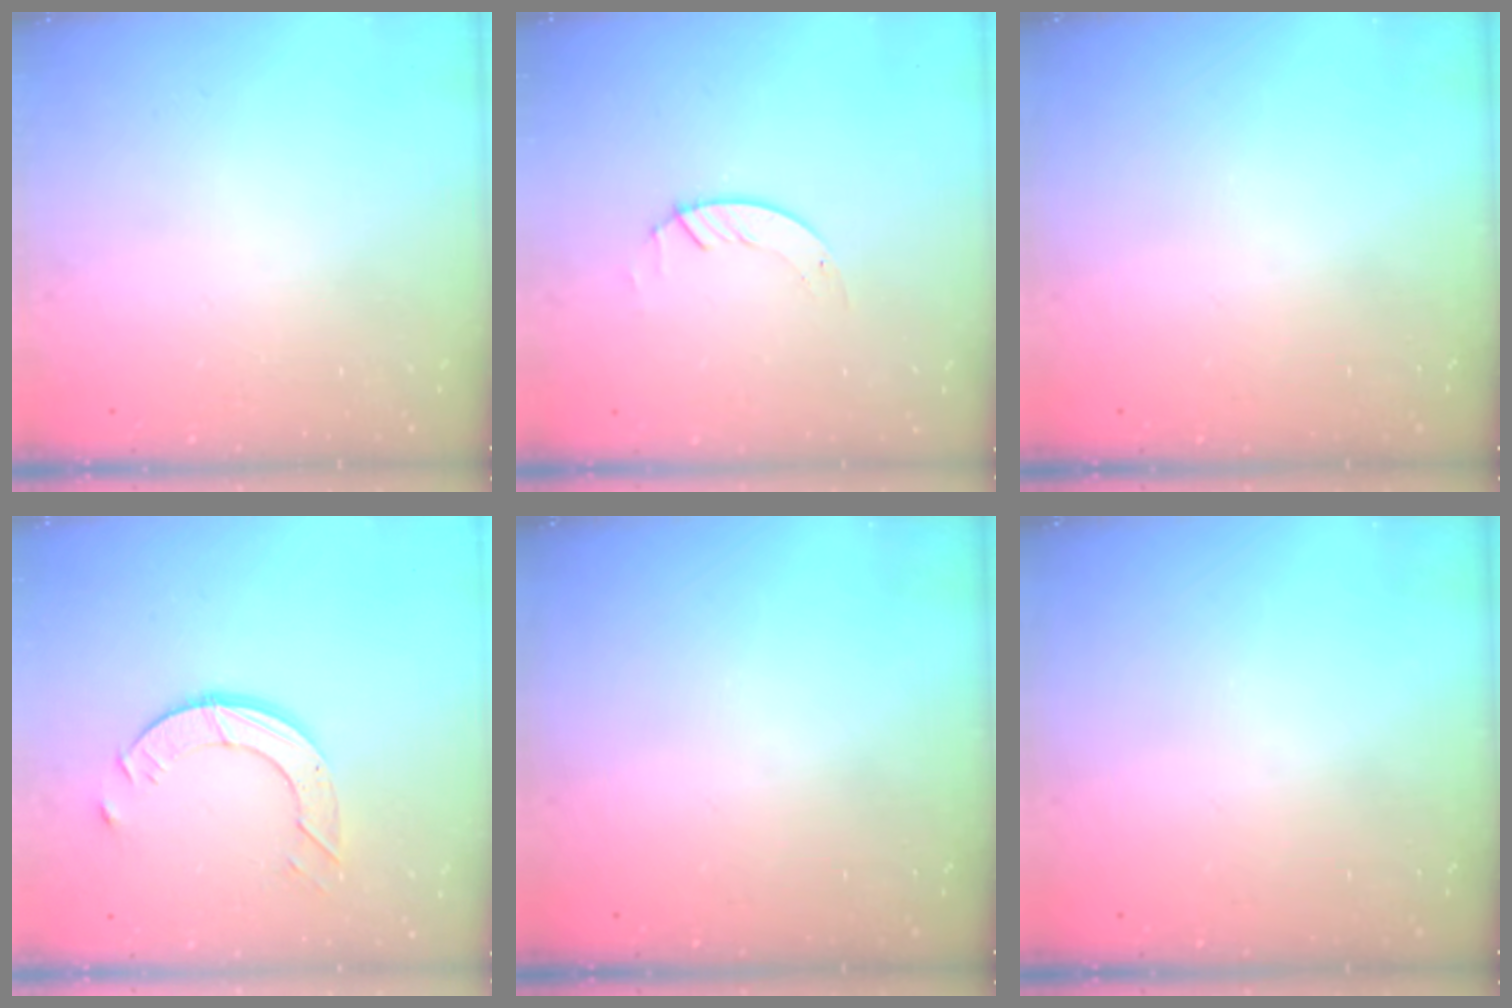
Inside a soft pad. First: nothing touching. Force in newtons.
{"total": 1.3, "press": 1.3, "slide": 0.2}
{"total": 0.0}
{"total": 8.4, "press": 8.4, "slide": 0.5}
{"total": 0.0}
{"total": 0.0}